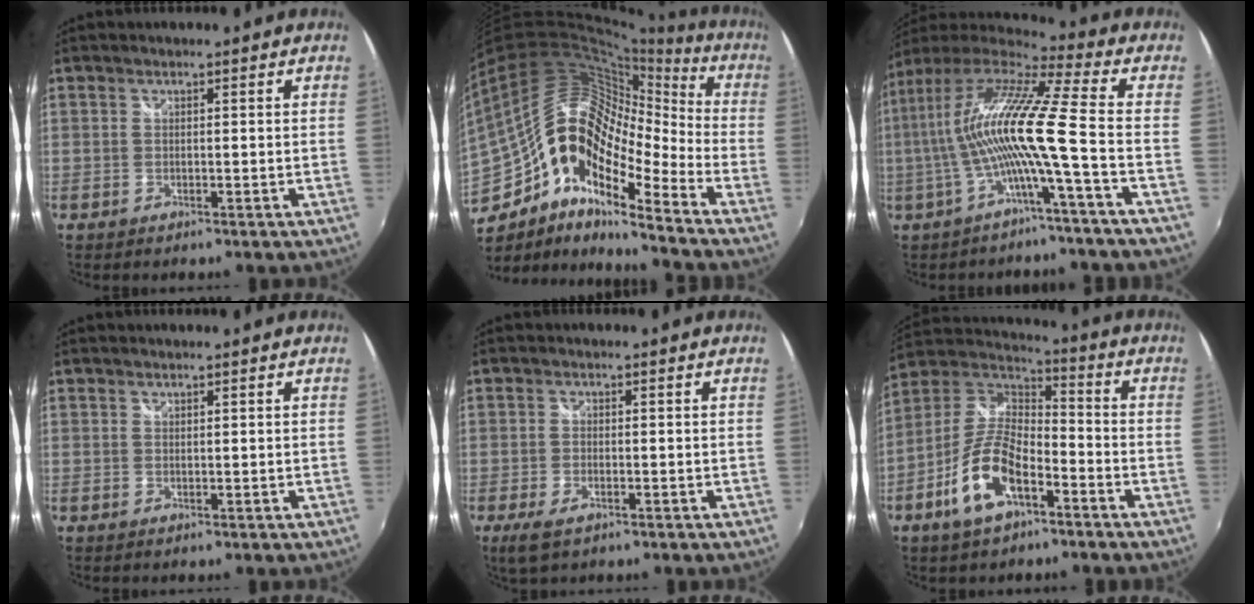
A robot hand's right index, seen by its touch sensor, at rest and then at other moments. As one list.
[{"total": 20.1, "force": [-7.3, 10.3, 15.6], "torque": [-0.266, -0.011, -0.153]}, {"total": 13.1, "force": [-2.2, -1.5, 12.9], "torque": [-0.226, -0.003, -0.043]}, {"total": 0.0}, {"total": 4.0, "force": [-2.3, 1.7, 2.8], "torque": [-0.066, -0.011, -0.041]}, {"total": 13.8, "force": [-6.5, 6.3, 10.5], "torque": [-0.222, 0.001, -0.124]}]